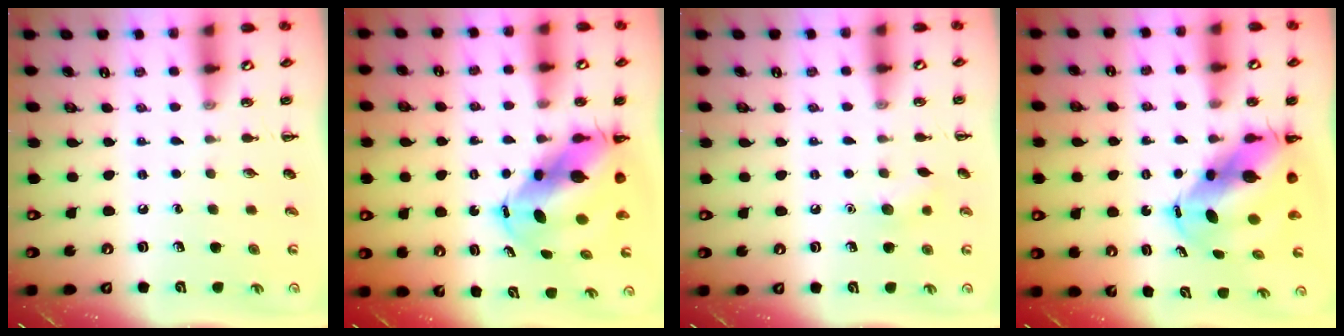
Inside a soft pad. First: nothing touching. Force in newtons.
{"total": 10.3, "press": 10.0, "slide": 2.8}
{"total": 6.8, "press": 6.6, "slide": 1.7}
{"total": 10.3, "press": 10.0, "slide": 2.8}